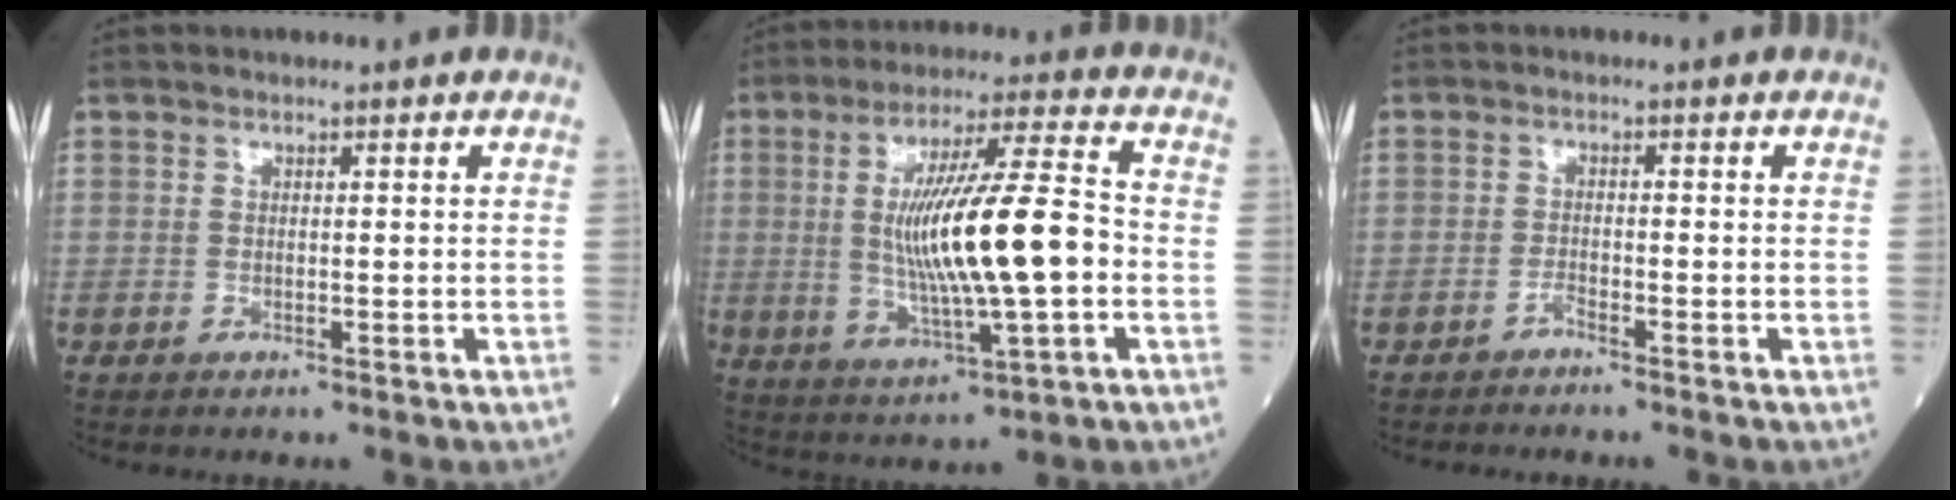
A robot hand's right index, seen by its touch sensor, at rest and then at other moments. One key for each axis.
{"total": 16.0, "fx": -1.0, "fy": 1.6, "fz": 15.9, "tx": -0.292, "ty": 0.003, "tz": -0.014}
{"total": 1.1, "fx": -1.0, "fy": 0.0, "fz": 0.4, "tx": -0.008, "ty": 0.000, "tz": -0.017}